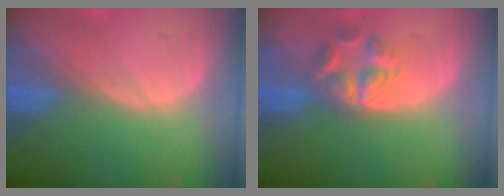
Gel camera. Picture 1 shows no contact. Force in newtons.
{"total": 6.0, "press": 5.1, "slide": 3.1}